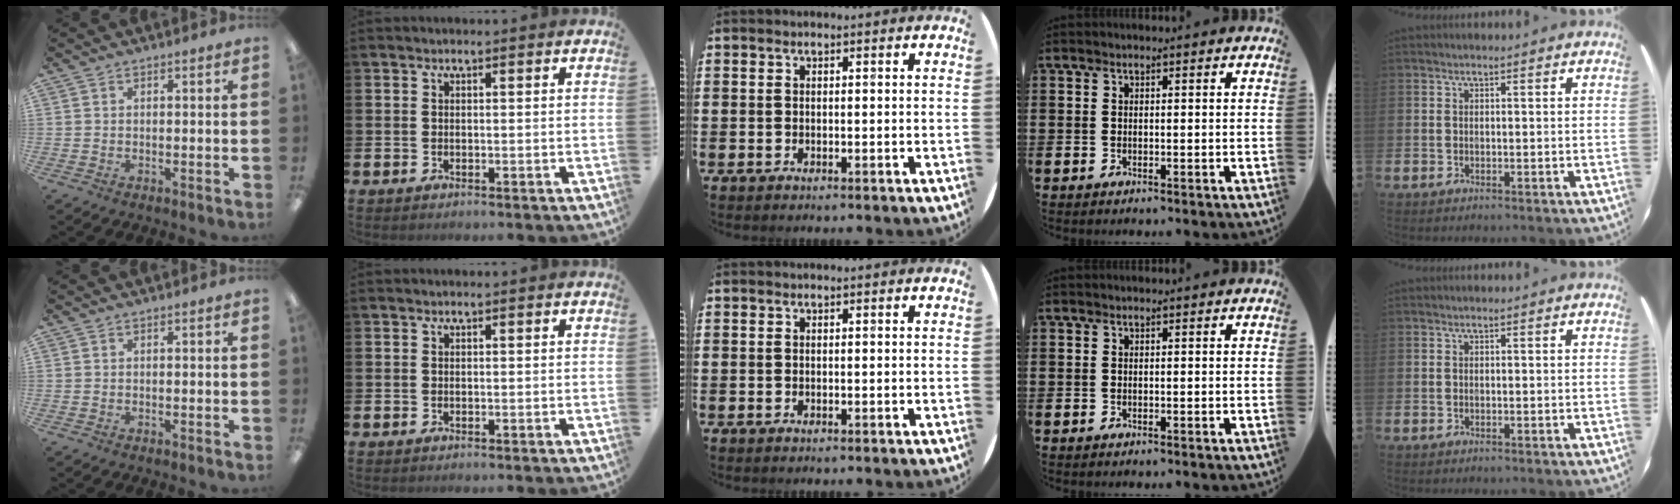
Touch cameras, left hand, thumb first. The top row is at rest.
{}